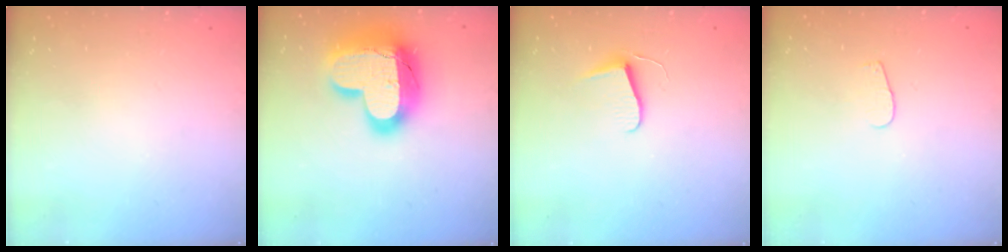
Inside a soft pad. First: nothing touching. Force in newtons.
{"total": 22.3, "press": 22.3, "slide": 1.5}
{"total": 6.2, "press": 6.1, "slide": 0.6}
{"total": 2.6, "press": 2.5, "slide": 0.3}